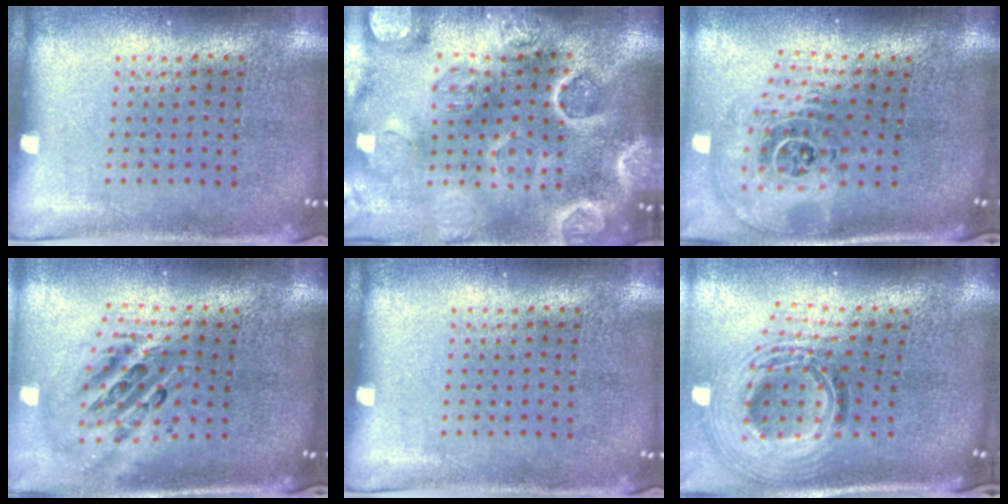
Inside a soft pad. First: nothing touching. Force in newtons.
{"total": 5.1, "press": 4.4, "slide": 2.5}
{"total": 2.8, "press": 1.8, "slide": 2.1}
{"total": 2.4, "press": 1.7, "slide": 1.7}
{"total": 0.0}
{"total": 2.4, "press": 1.8, "slide": 1.6}